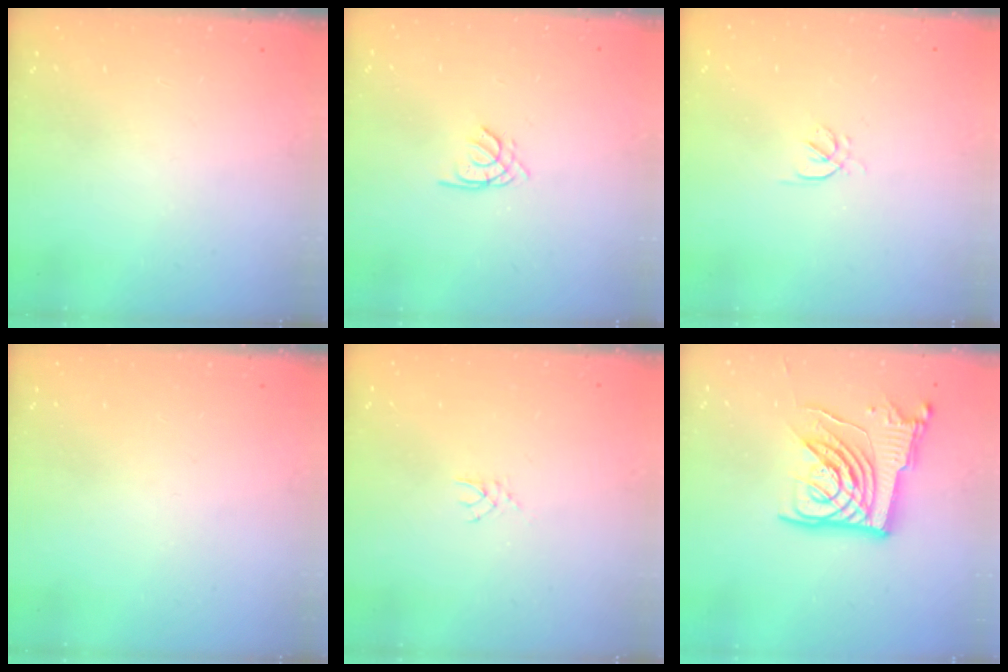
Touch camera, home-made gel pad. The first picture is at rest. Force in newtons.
{"total": 1.2, "press": 1.1, "slide": 0.3}
{"total": 1.7, "press": 1.6, "slide": 0.5}
{"total": 0.0}
{"total": 2.1, "press": 2.1, "slide": 0.3}
{"total": 14.9, "press": 14.8, "slide": 1.8}